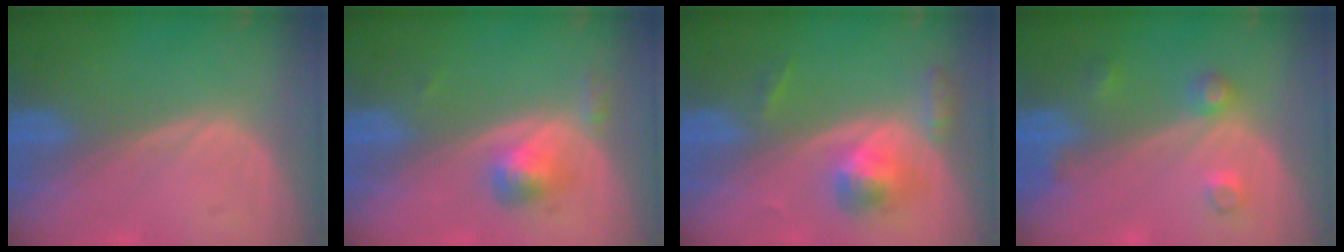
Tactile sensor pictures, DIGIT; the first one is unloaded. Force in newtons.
{"total": 3.3, "press": 3.3, "slide": 0.2}
{"total": 5.2, "press": 4.9, "slide": 1.8}
{"total": 3.4, "press": 3.2, "slide": 0.9}